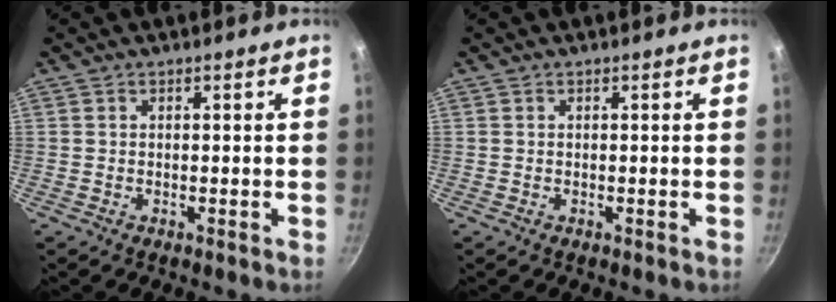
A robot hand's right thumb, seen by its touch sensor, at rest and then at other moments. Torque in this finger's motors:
{"motor_torque": [-0.25, -0.03, 0.04, 0.04, 0.03]}